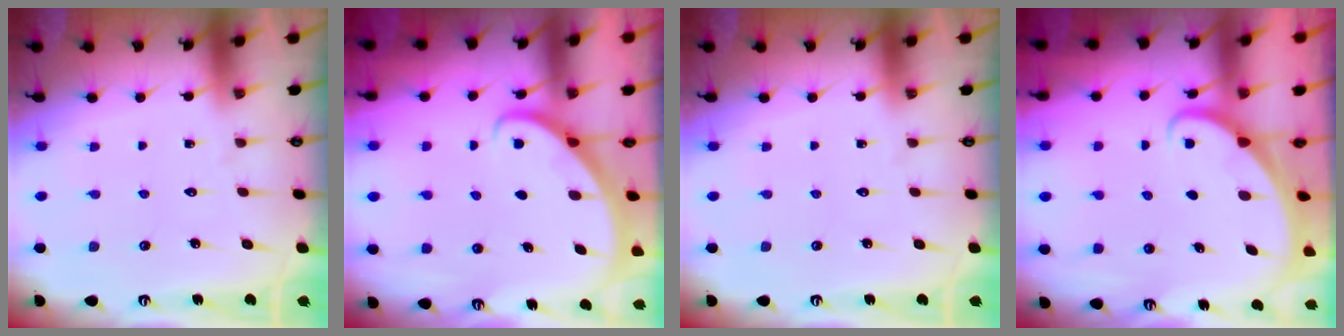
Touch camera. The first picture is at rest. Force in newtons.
{"total": 2.8, "press": 2.8, "slide": 0.2}
{"total": 0.0}
{"total": 1.8, "press": 1.7, "slide": 0.1}